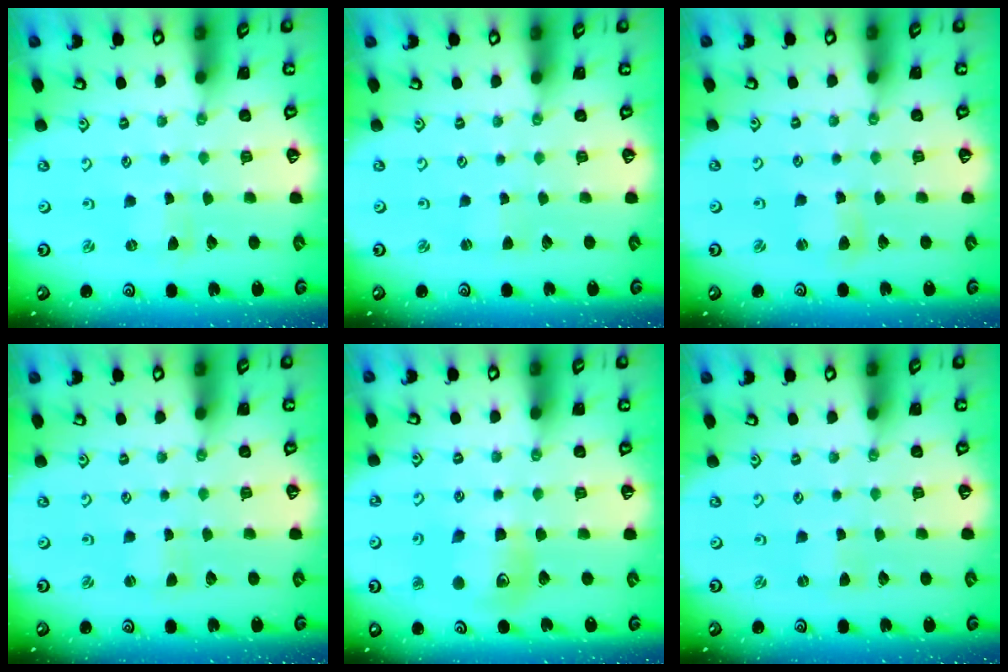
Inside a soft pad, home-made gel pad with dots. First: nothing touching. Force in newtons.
{"total": 0.6, "press": 0.6, "slide": 0.1}
{"total": 2.6, "press": 2.5, "slide": 0.3}
{"total": 0.8, "press": 0.8, "slide": 0.0}
{"total": 10.8, "press": 10.8, "slide": 0.5}
{"total": 0.0}